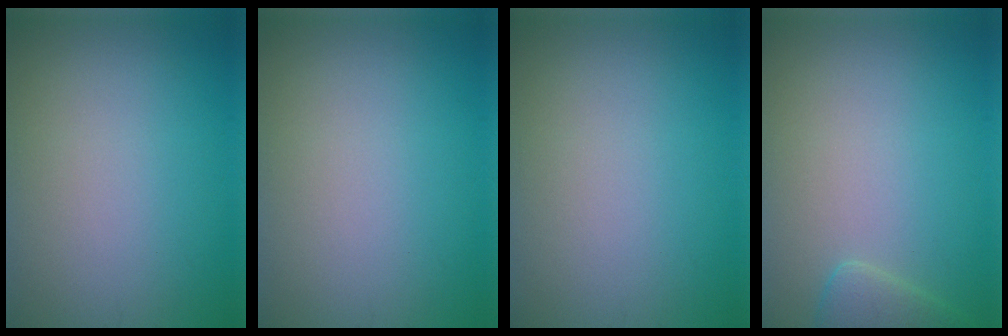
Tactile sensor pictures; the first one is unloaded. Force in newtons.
{"total": 0.0}
{"total": 0.0}
{"total": 2.0, "press": 2.0, "slide": 0.2}